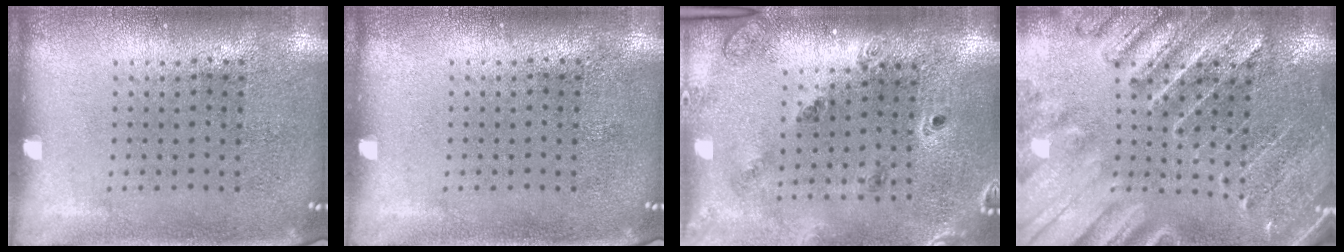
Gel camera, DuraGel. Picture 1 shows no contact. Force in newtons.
{"total": 0.0}
{"total": 1.4, "press": 1.4, "slide": 0.2}
{"total": 3.2, "press": 3.0, "slide": 1.1}